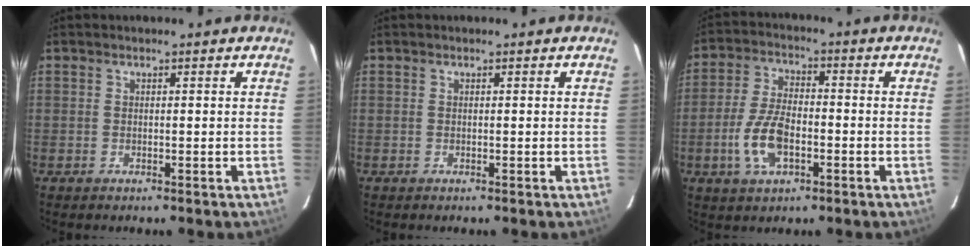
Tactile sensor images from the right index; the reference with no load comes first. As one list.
[{"total": 0.0}, {"total": 9.5, "force": [-3.1, 4.6, 7.7], "torque": [-0.163, 0.002, -0.056]}]